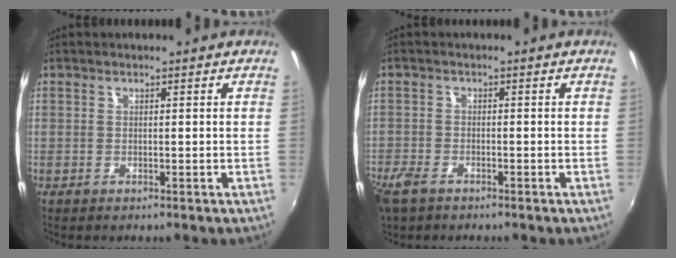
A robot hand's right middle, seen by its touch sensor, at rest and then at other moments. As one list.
[{"total": 5.6, "force": [-3.8, 2.7, 3.0], "torque": [-0.081, -0.015, -0.079]}]